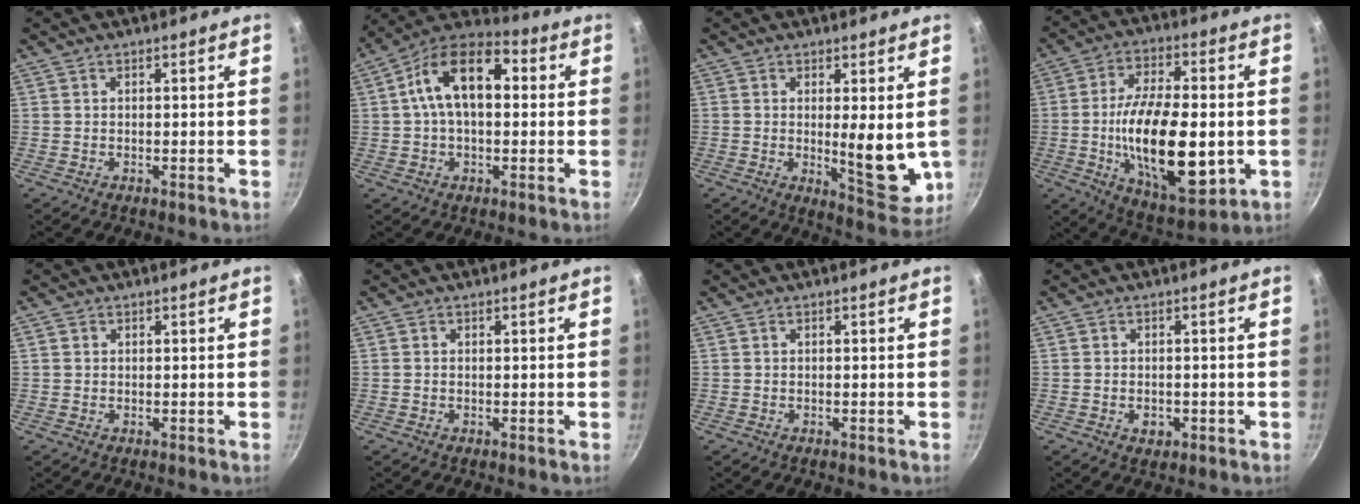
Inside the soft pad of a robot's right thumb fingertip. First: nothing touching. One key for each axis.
{"total": 14.9, "fx": 2.2, "fy": 8.7, "fz": 11.9, "tx": -0.175, "ty": 0.034, "tz": 0.015}
{"total": 9.9, "fx": 0.4, "fy": 3.3, "fz": 9.3, "tx": -0.109, "ty": -0.032, "tz": 0.013}
{"total": 22.1, "fx": -2.9, "fy": 9.9, "fz": 19.5, "tx": -0.322, "ty": 0.000, "tz": -0.042}
{"total": 0.9, "fx": 0.3, "fy": 0.8, "fz": 0.3, "tx": -0.004, "ty": 0.003, "tz": 0.002}
{"total": 0.0}
{"total": 0.0}
{"total": 2.7, "fx": -0.9, "fy": 1.9, "fz": 1.7, "tx": -0.021, "ty": 0.005, "tz": -0.009}